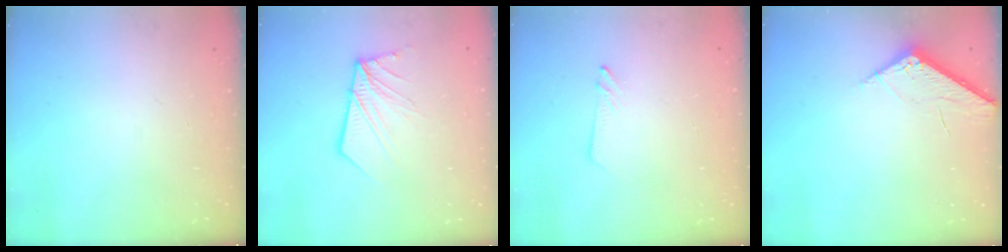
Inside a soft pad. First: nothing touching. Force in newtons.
{"total": 9.9, "press": 9.8, "slide": 1.2}
{"total": 1.3, "press": 1.3, "slide": 0.1}
{"total": 5.2, "press": 5.2, "slide": 0.6}